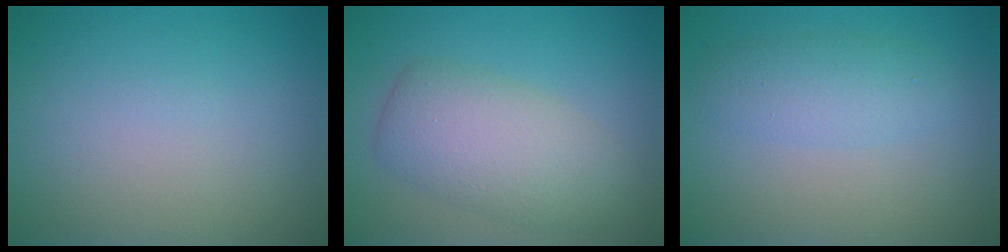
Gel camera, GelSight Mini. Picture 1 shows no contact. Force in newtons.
{"total": 5.3, "press": 5.3, "slide": 0.1}
{"total": 2.8, "press": 2.8, "slide": 0.0}